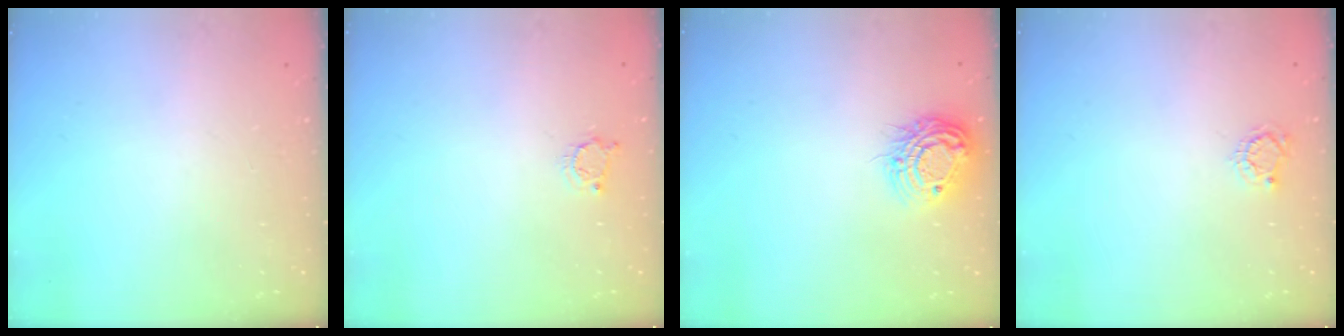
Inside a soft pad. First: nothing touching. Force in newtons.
{"total": 3.6, "press": 3.6, "slide": 0.4}
{"total": 12.2, "press": 12.2, "slide": 0.9}
{"total": 3.8, "press": 3.8, "slide": 0.4}